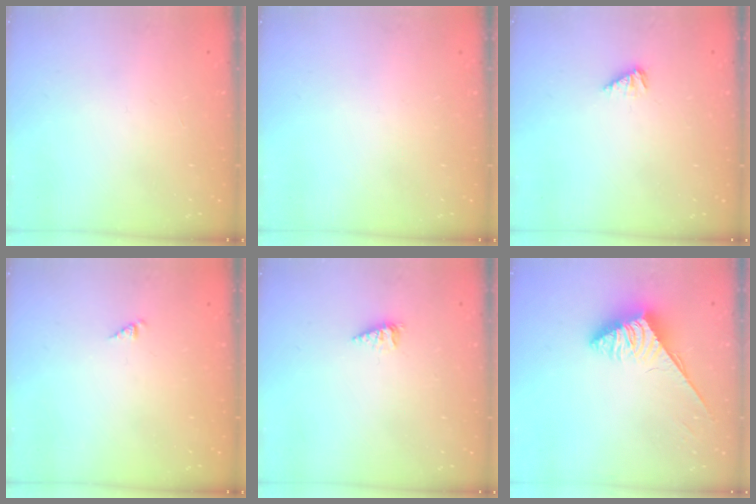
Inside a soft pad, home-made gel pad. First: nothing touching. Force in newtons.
{"total": 0.0}
{"total": 3.4, "press": 3.3, "slide": 0.5}
{"total": 0.8, "press": 0.8, "slide": 0.2}
{"total": 2.2, "press": 2.2, "slide": 0.4}
{"total": 3.8, "press": 3.7, "slide": 0.6}